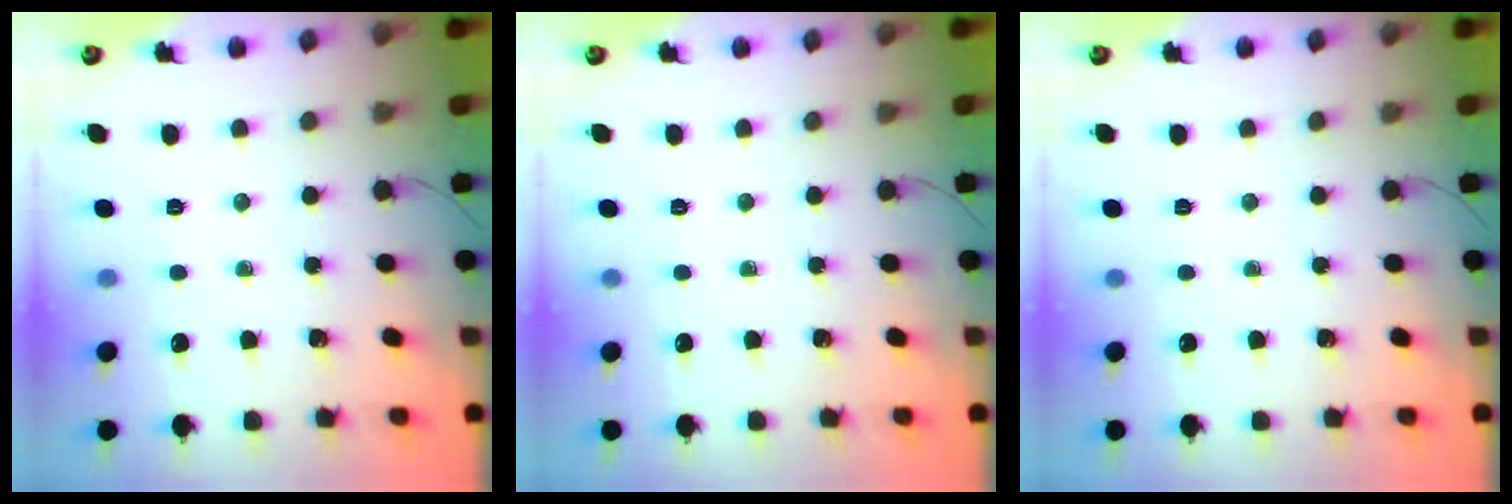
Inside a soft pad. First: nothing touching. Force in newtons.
{"total": 0.0}
{"total": 0.0}